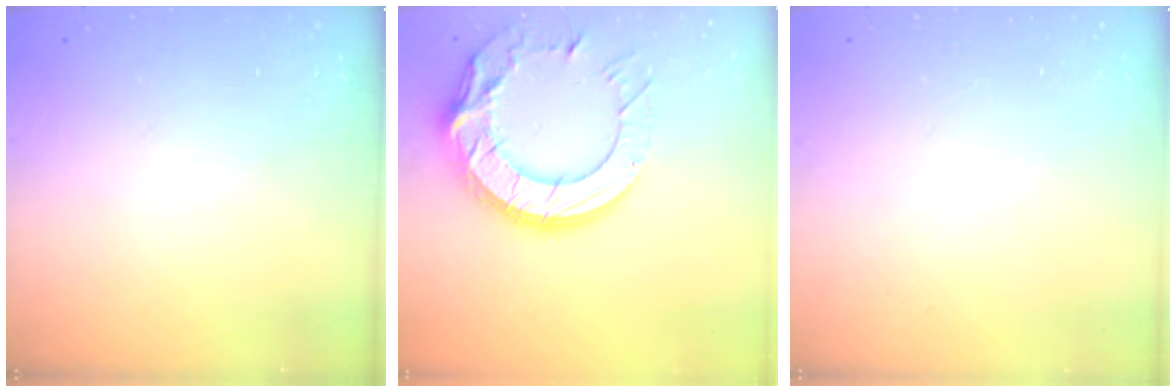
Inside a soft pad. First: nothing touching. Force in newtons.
{"total": 20.2, "press": 20.1, "slide": 1.7}
{"total": 0.0}